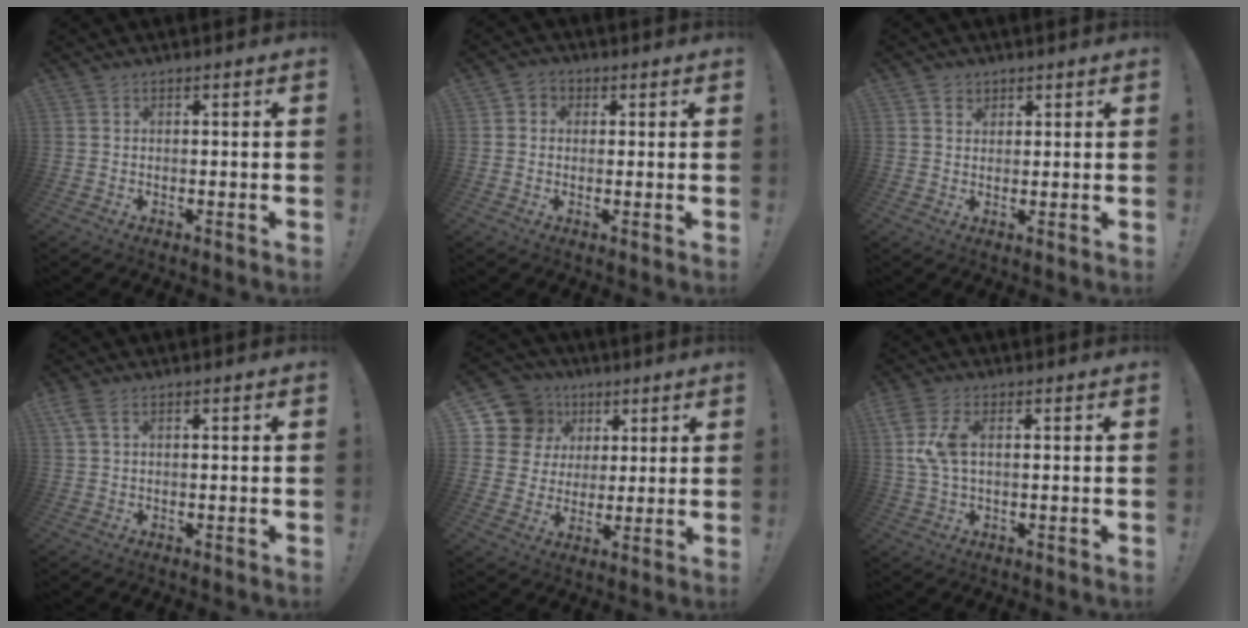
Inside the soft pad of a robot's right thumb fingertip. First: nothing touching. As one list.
[{"total": 2.9, "force": [-0.3, 2.7, 1.0], "torque": [-0.021, 0.006, -0.005]}, {"total": 2.3, "force": [1.5, 1.8, 0.2], "torque": [-0.002, -0.005, 0.027]}, {"total": 3.1, "force": [1.3, 1.3, 2.5], "torque": [-0.053, 0.004, 0.027]}, {"total": 13.6, "force": [5.6, 11.6, 4.4], "torque": [-0.071, -0.022, 0.122]}, {"total": 7.8, "force": [1.7, 3.5, 6.8], "torque": [-0.137, -0.005, 0.029]}]